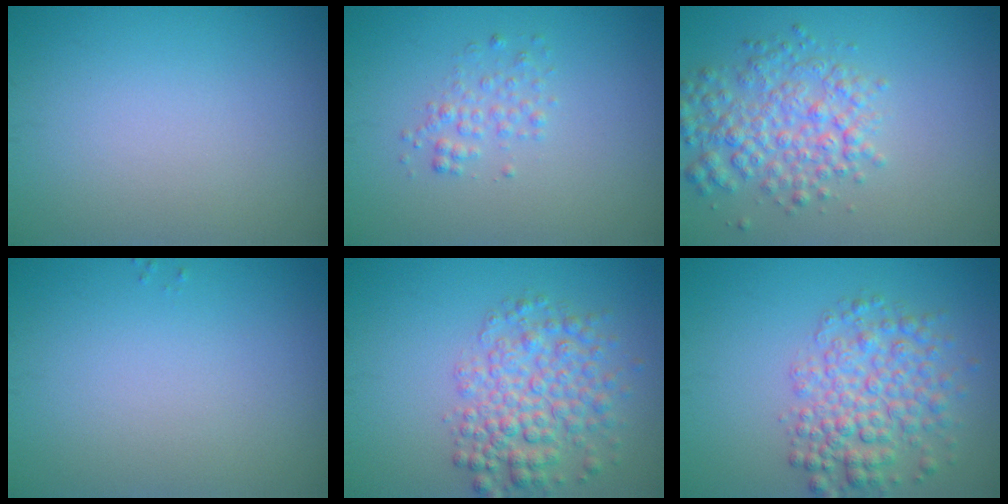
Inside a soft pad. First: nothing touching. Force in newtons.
{"total": 1.5, "press": 1.5, "slide": 0.0}
{"total": 4.5, "press": 4.5, "slide": 0.2}
{"total": 0.0}
{"total": 5.0, "press": 5.0, "slide": 0.2}
{"total": 5.0, "press": 5.0, "slide": 0.2}